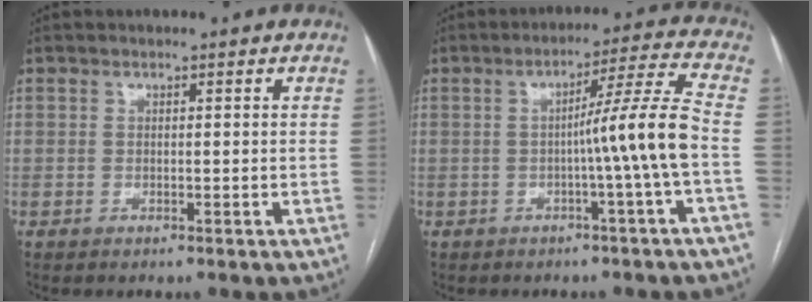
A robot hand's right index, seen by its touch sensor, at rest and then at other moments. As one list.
[{"total": 8.8, "force": [-1.8, -2.3, 8.3], "torque": [-0.123, 0.014, -0.026]}]